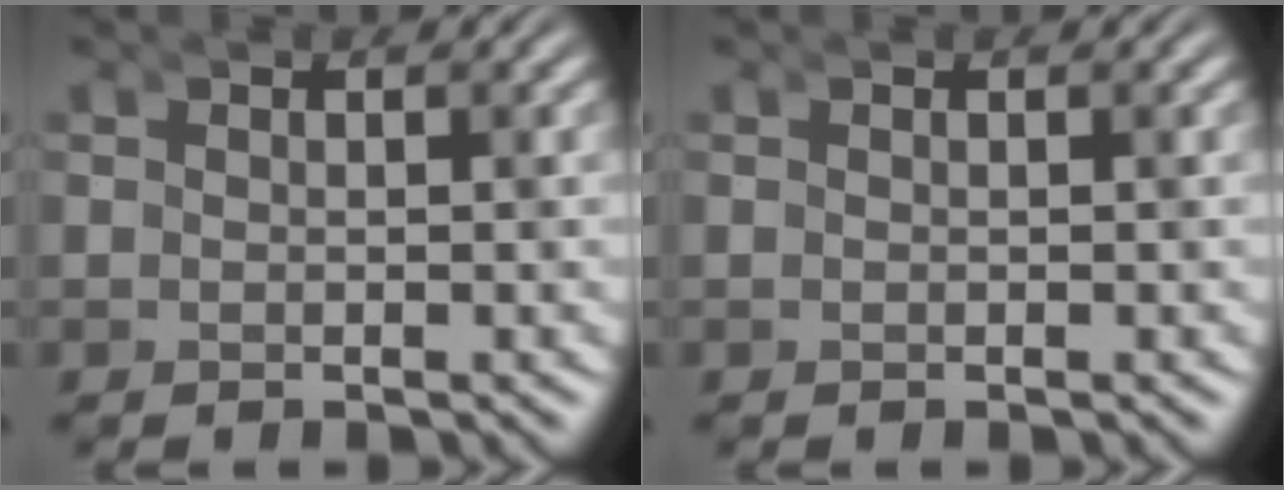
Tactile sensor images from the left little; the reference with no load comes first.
{"total": 0.0}